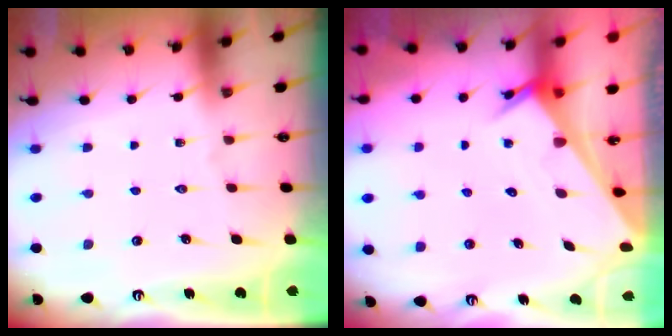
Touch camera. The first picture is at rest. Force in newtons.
{"total": 3.0, "press": 3.0, "slide": 0.3}